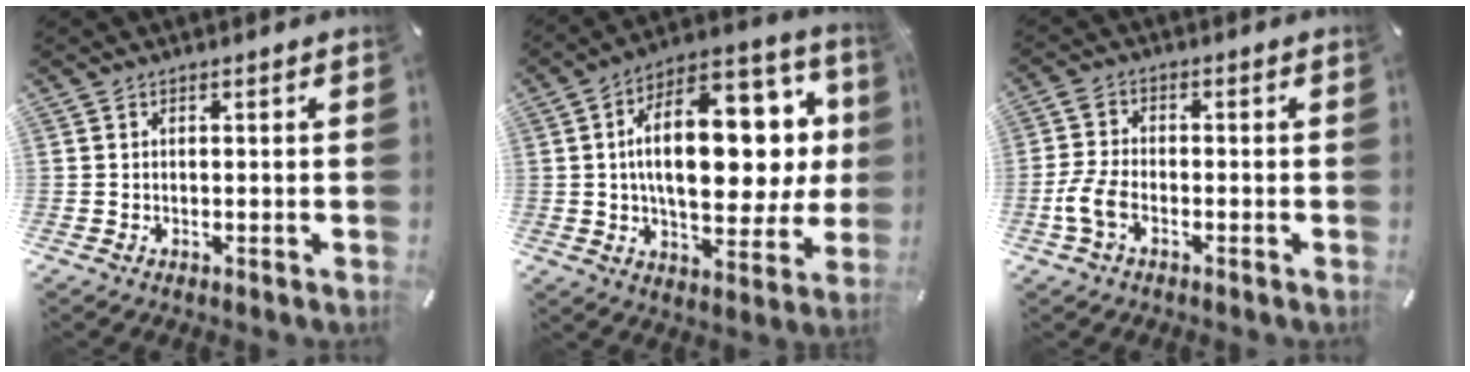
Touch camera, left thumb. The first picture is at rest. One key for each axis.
{"total": 25.0, "fx": 4.5, "fy": 12.7, "fz": 21.0, "tx": -0.337, "ty": -0.023, "tz": 0.070}
{"total": 5.7, "fx": -2.3, "fy": 3.2, "fz": 4.1, "tx": -0.097, "ty": 0.001, "tz": -0.045}